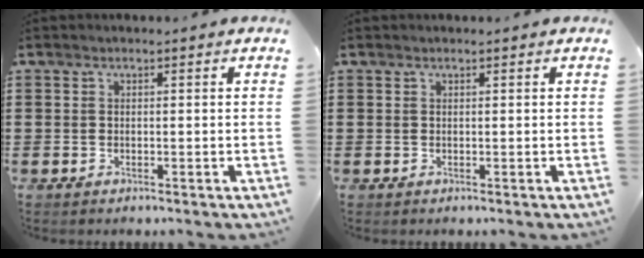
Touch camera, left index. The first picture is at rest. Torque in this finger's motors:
{"motor_torque": [-0.04, 0.14, 0.02, -0.01]}